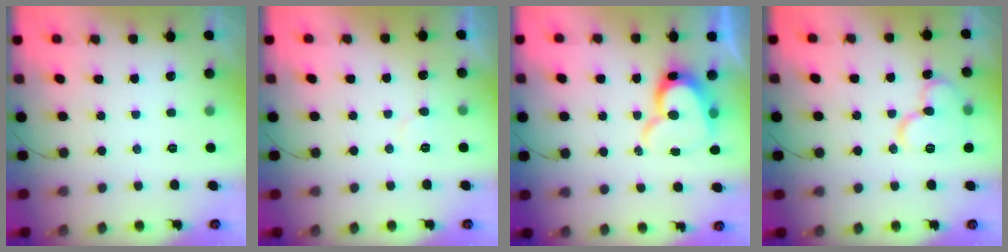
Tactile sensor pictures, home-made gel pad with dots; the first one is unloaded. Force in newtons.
{"total": 3.9, "press": 3.9, "slide": 0.4}
{"total": 13.2, "press": 13.2, "slide": 1.1}
{"total": 12.2, "press": 12.1, "slide": 1.7}